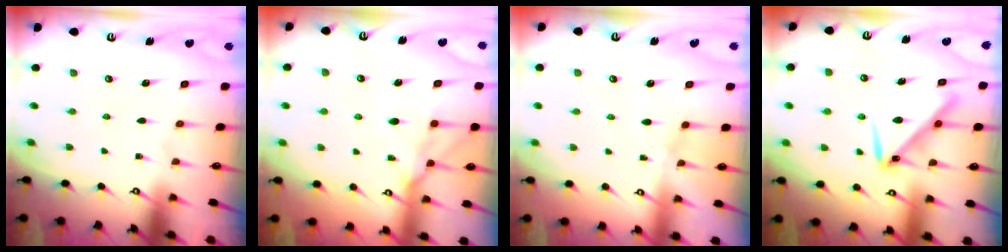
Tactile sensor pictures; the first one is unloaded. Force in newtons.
{"total": 12.2, "press": 12.1, "slide": 1.2}
{"total": 2.5, "press": 2.5, "slide": 0.4}
{"total": 11.4, "press": 11.4, "slide": 0.2}